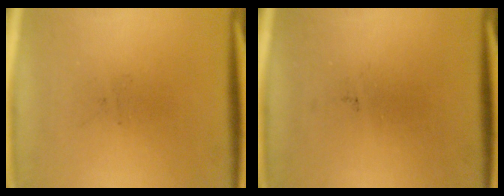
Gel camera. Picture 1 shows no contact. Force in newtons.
{"total": 0.0}